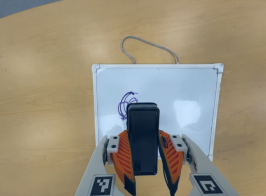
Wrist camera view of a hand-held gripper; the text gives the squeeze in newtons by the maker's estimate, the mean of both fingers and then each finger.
{"total": 7.6, "left": 5.8, "right": 9.3}